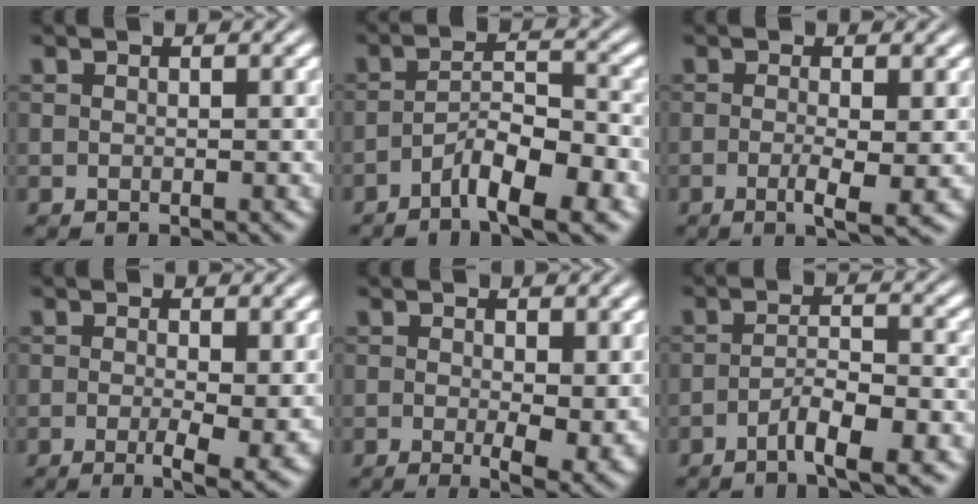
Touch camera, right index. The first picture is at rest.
{"total": 5.0, "force": [-3.2, 1.2, 3.7], "torque": [-0.043, -0.002, -0.056]}
{"total": 3.2, "force": [-1.0, 0.2, 3.0], "torque": [-0.051, -0.015, -0.013]}
{"total": 4.3, "force": [-1.8, 0.9, 3.8], "torque": [-0.057, -0.022, -0.022]}
{"total": 4.2, "force": [-0.8, 1.3, 3.9], "torque": [-0.052, -0.025, -0.005]}
{"total": 3.6, "force": [-2.5, -0.1, 2.6], "torque": [-0.032, -0.006, -0.041]}